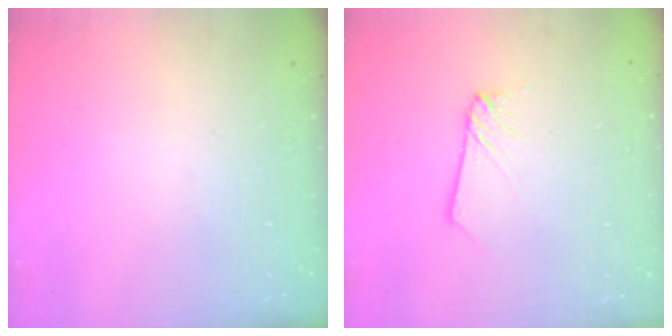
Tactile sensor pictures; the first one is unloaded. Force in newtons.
{"total": 2.6, "press": 2.6, "slide": 0.2}